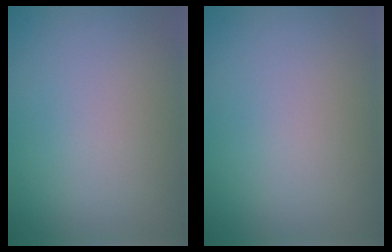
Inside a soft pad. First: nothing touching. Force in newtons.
{"total": 0.0}